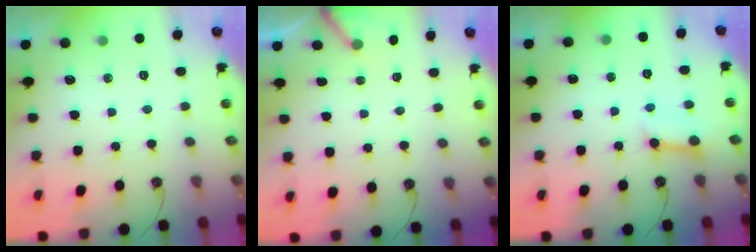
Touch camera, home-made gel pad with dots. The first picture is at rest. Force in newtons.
{"total": 3.0, "press": 3.0, "slide": 0.3}
{"total": 3.9, "press": 3.8, "slide": 0.4}